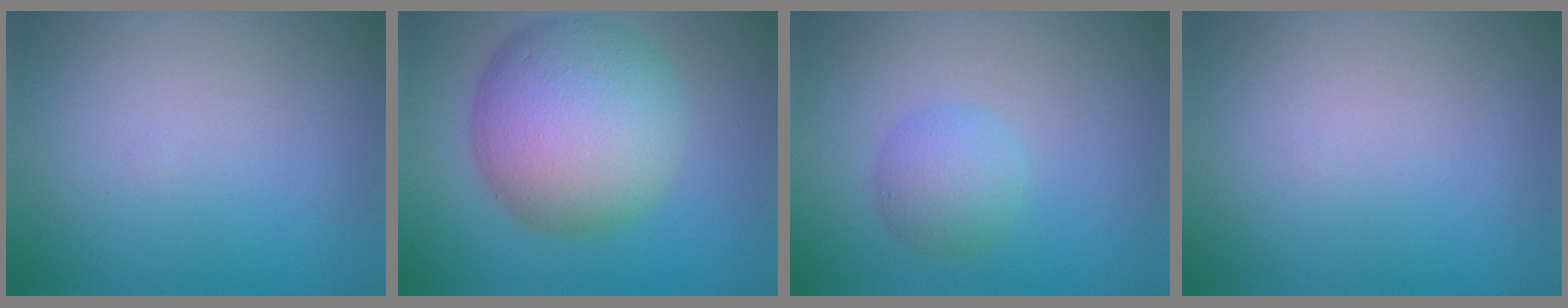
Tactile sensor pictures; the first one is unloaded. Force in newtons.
{"total": 11.3, "press": 11.3, "slide": 0.5}
{"total": 2.8, "press": 2.8, "slide": 0.1}
{"total": 0.0}